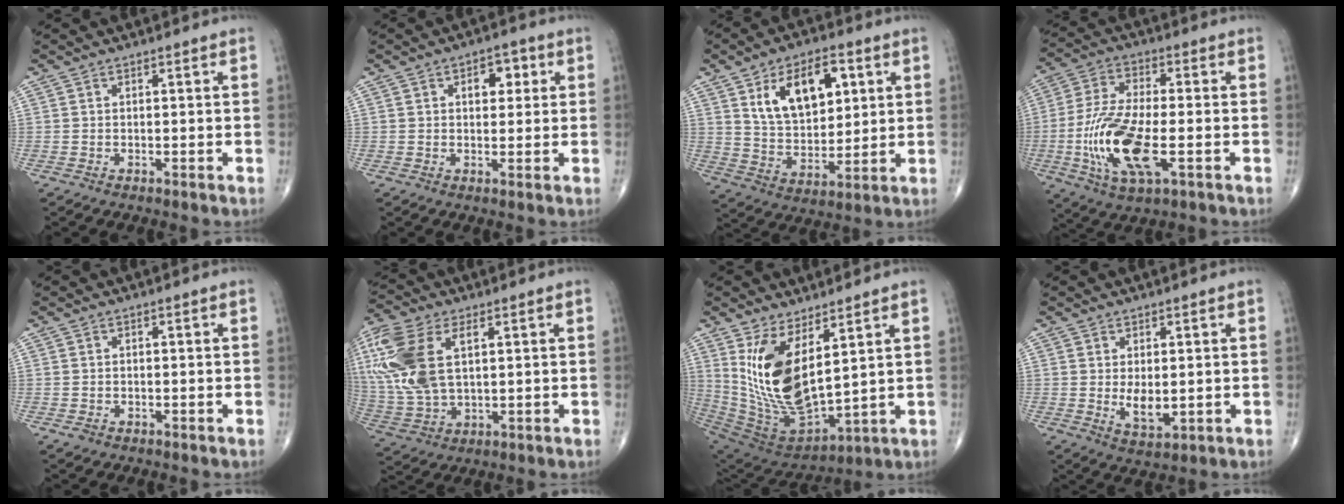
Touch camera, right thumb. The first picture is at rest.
{"total": 4.9, "force": [1.5, 3.1, 3.5], "torque": [-0.021, 0.000, 0.016]}
{"total": 15.1, "force": [5.6, 8.7, 11.1], "torque": [-0.146, -0.020, 0.106]}
{"total": 16.0, "force": [-3.8, 6.0, 14.3], "torque": [-0.301, 0.003, -0.069]}
{"total": 1.0, "force": [-0.5, 0.8, 0.4], "torque": [-0.005, 0.002, -0.007]}
{"total": 17.7, "force": [5.0, 9.6, 14.0], "torque": [-0.330, -0.004, 0.097]}
{"total": 18.0, "force": [5.8, 8.1, 15.0], "torque": [-0.284, -0.050, 0.136]}
{"total": 4.6, "force": [0.2, 2.4, 3.9], "torque": [-0.055, -0.013, 0.013]}